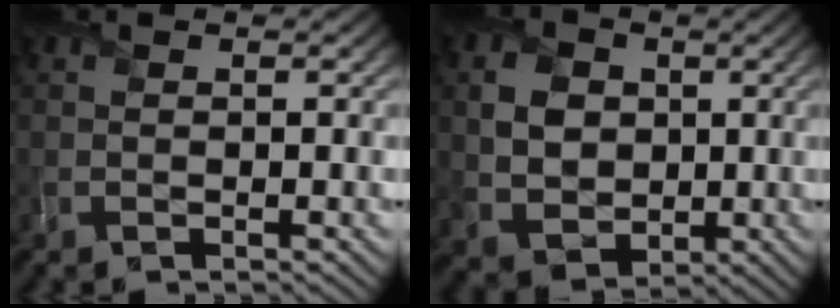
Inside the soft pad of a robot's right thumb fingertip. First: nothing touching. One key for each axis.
{"total": 6.4, "fx": 0.9, "fy": 5.4, "fz": 3.3, "tx": -0.084, "ty": -0.003, "tz": 0.012}